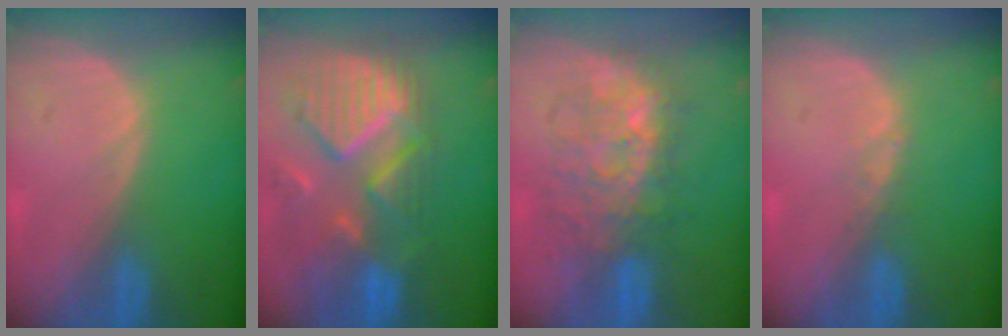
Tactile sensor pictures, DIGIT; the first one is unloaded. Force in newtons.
{"total": 12.2, "press": 10.5, "slide": 6.2}
{"total": 8.7, "press": 8.7, "slide": 0.3}
{"total": 0.8, "press": 0.7, "slide": 0.1}